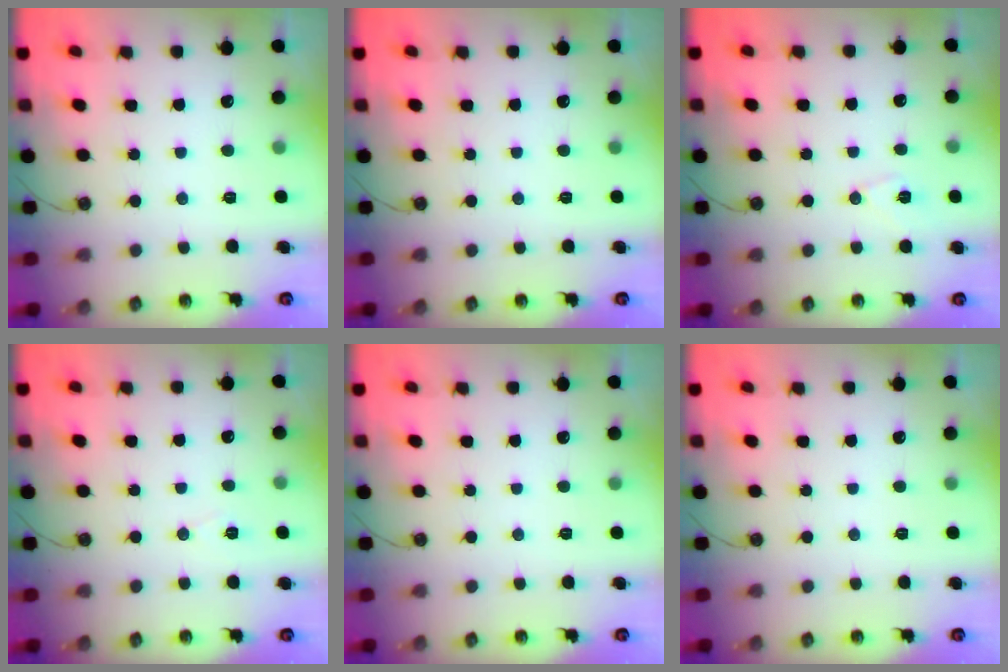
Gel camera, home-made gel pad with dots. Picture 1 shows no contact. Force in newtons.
{"total": 0.0}
{"total": 6.9, "press": 6.0, "slide": 3.5}
{"total": 5.3, "press": 3.0, "slide": 4.4}
{"total": 0.0}
{"total": 0.0}